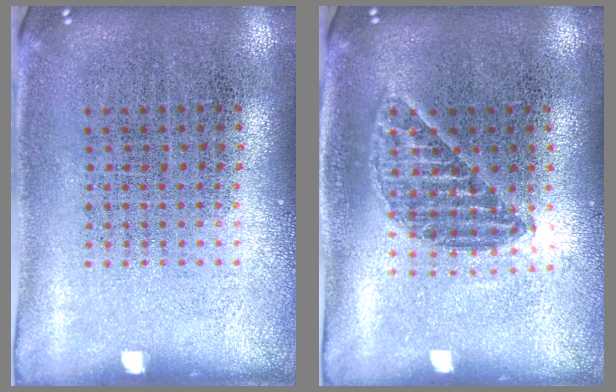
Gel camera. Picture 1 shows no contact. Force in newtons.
{"total": 1.2, "press": 1.1, "slide": 0.5}